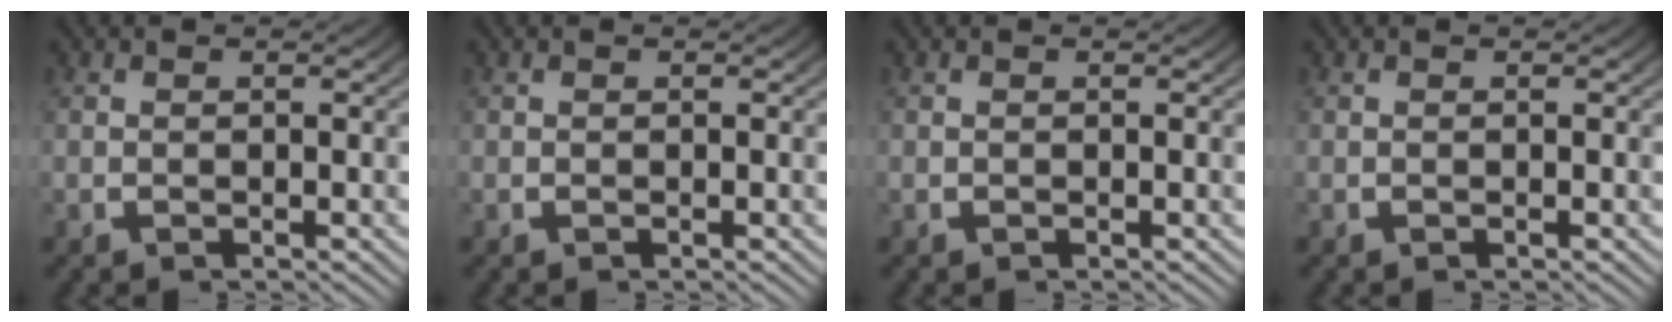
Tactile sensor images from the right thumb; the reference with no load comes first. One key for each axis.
{"total": 0.0}
{"total": 0.0}
{"total": 0.0}